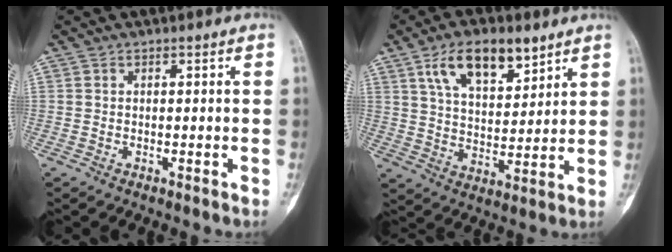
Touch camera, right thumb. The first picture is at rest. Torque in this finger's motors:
{"motor_torque": [-1.36, 1.65, 0.76, 0.53, 0.39]}